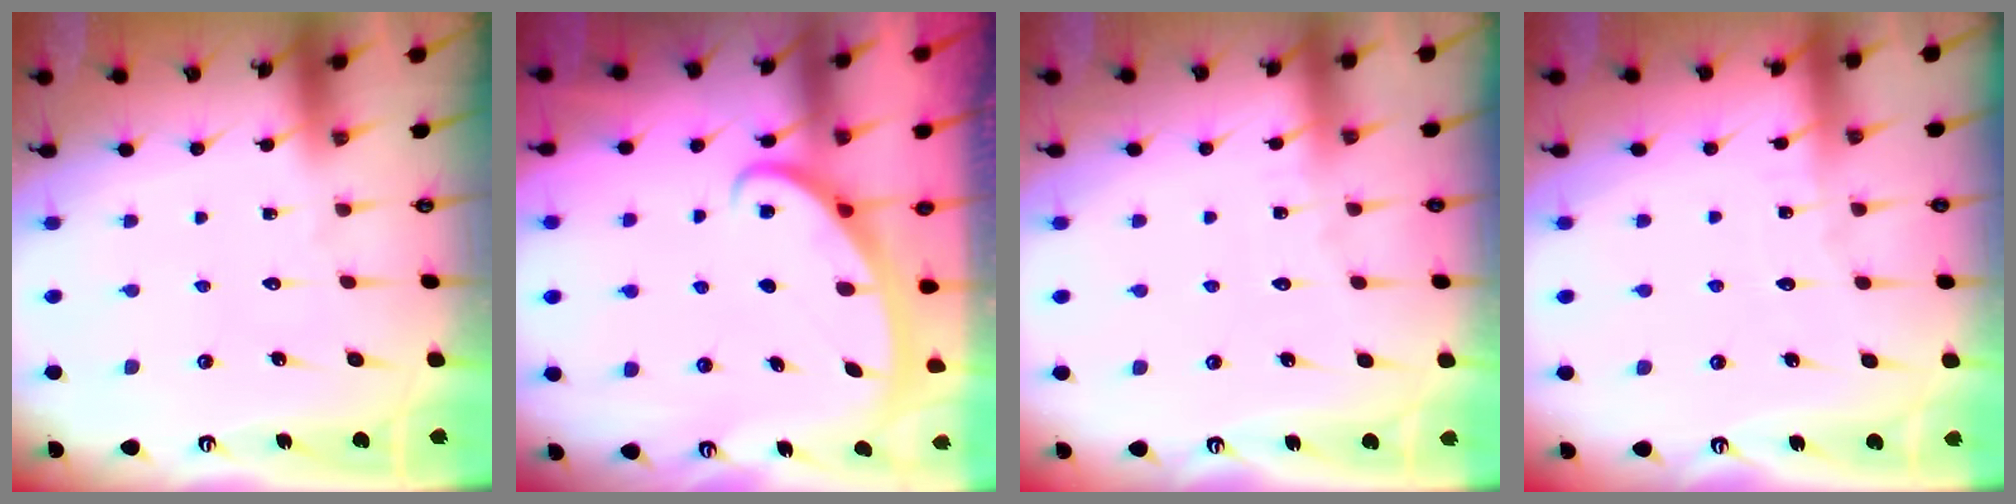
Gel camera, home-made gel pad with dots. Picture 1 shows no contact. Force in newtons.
{"total": 2.7, "press": 2.7, "slide": 0.4}
{"total": 2.9, "press": 2.8, "slide": 0.3}
{"total": 2.3, "press": 2.3, "slide": 0.2}